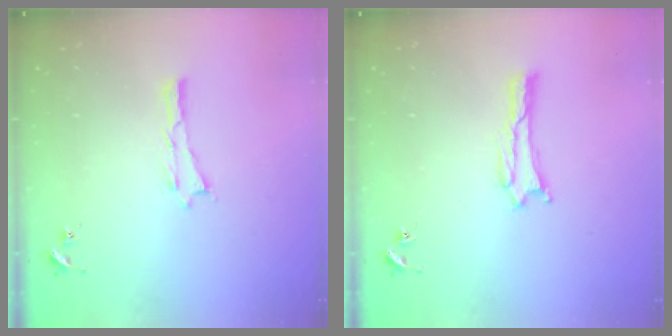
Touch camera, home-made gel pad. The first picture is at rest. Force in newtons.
{"total": 1.7, "press": 1.7, "slide": 0.1}